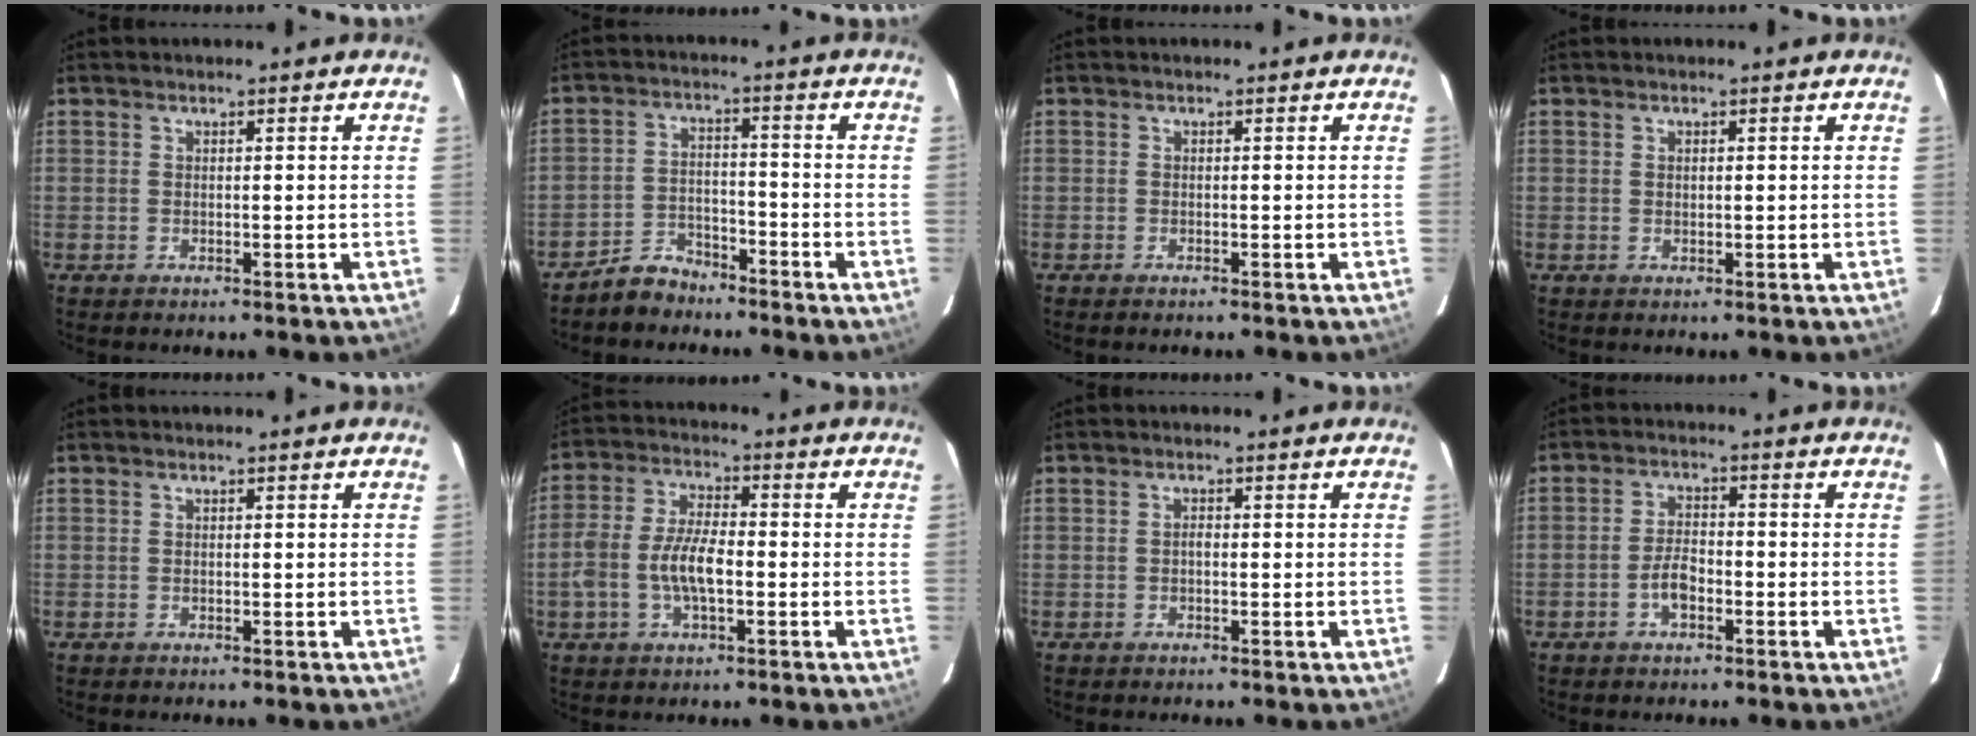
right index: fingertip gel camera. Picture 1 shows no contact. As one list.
[{"total": 5.9, "force": [-5.1, 2.8, 0.9], "torque": [-0.031, 0.018, -0.085]}, {"total": 0.6, "force": [-0.5, 0.1, 0.2], "torque": [-0.003, -0.001, -0.010]}, {"total": 0.7, "force": [0.2, 0.4, 0.5], "torque": [-0.009, 0.003, 0.004]}, {"total": 0.0}, {"total": 8.1, "force": [-2.0, 3.4, 7.1], "torque": [-0.146, 0.007, -0.038]}, {"total": 0.6, "force": [-0.3, 0.4, 0.5], "torque": [-0.008, 0.005, -0.006]}, {"total": 4.1, "force": [-2.0, 1.9, 3.0], "torque": [-0.067, 0.007, -0.037]}]